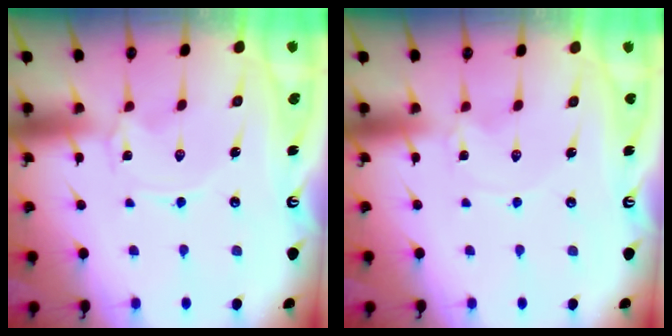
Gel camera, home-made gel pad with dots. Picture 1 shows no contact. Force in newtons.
{"total": 0.6, "press": 0.6, "slide": 0.1}